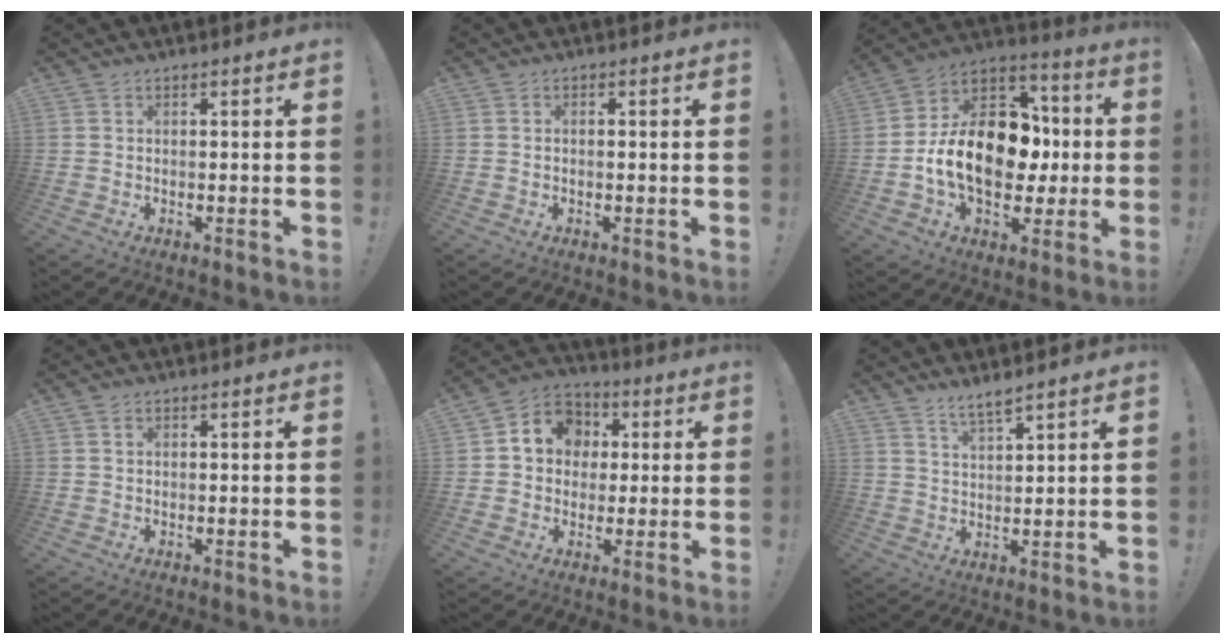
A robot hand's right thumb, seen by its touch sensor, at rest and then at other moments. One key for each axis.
{"total": 0.7, "fx": -0.4, "fy": 0.3, "fz": 0.5, "tx": -0.010, "ty": 0.001, "tz": -0.007}
{"total": 20.0, "fx": -1.7, "fy": 13.9, "fz": 14.2, "tx": -0.249, "ty": 0.018, "tz": -0.019}
{"total": 0.7, "fx": 0.3, "fy": 0.5, "fz": 0.3, "tx": -0.013, "ty": 0.004, "tz": 0.008}
{"total": 9.9, "fx": 1.7, "fy": 8.9, "fz": 3.8, "tx": -0.054, "ty": 0.000, "tz": 0.038}
{"total": 4.6, "fx": 4.0, "fy": 0.5, "fz": 2.2, "tx": -0.043, "ty": -0.024, "tz": 0.071}